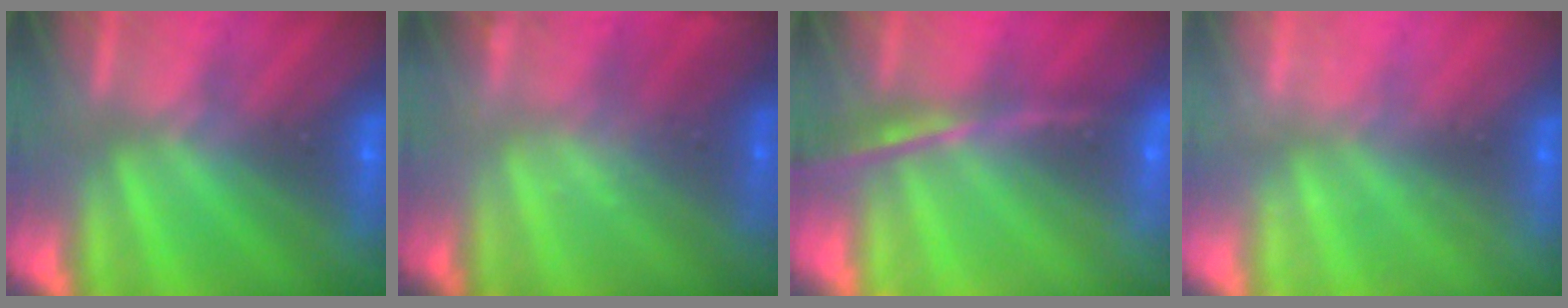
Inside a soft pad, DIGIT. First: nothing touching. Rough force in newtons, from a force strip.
{"total": 1.9}
{"total": 9.6}
{"total": 2.2}